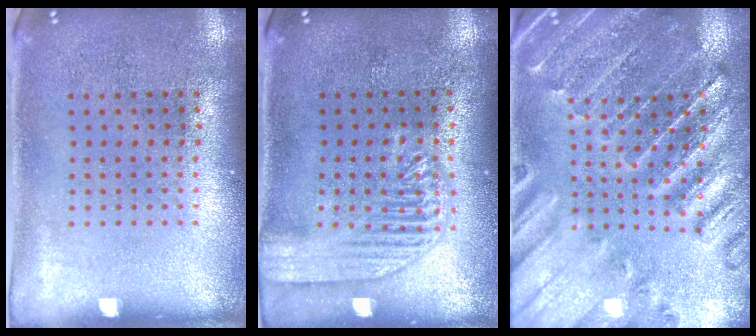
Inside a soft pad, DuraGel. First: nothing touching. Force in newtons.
{"total": 1.8, "press": 1.8, "slide": 0.3}
{"total": 1.8, "press": 1.8, "slide": 0.3}